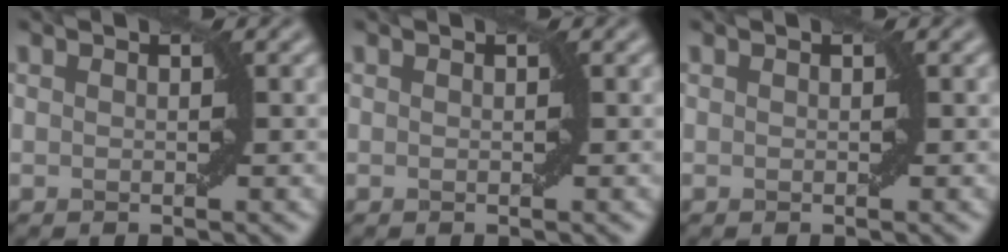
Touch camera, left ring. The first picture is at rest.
{"total": 0.0}
{"total": 0.0}